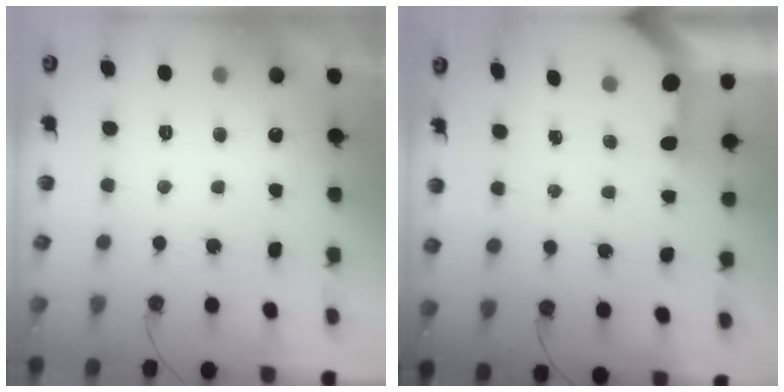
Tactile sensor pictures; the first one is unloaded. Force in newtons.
{"total": 3.3, "press": 3.3, "slide": 0.3}